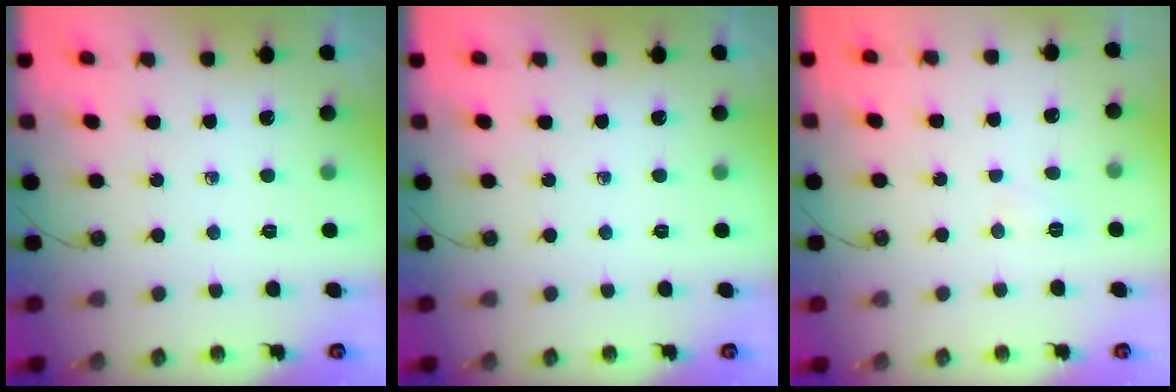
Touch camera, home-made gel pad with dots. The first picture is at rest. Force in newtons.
{"total": 0.0}
{"total": 4.7, "press": 4.7, "slide": 0.6}